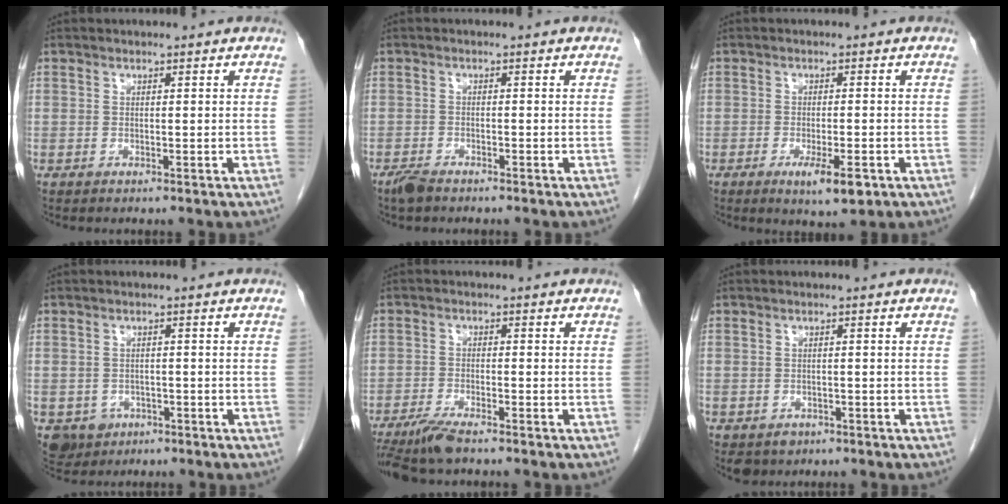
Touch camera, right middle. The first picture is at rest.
{"total": 2.3, "force": [-1.9, 0.7, 1.1], "torque": [-0.027, -0.004, -0.033]}
{"total": 5.1, "force": [-2.5, 1.1, 4.4], "torque": [-0.070, -0.008, -0.032]}
{"total": 4.4, "force": [-2.1, 3.7, 1.0], "torque": [-0.013, 0.003, -0.027]}
{"total": 5.2, "force": [-4.2, 0.4, 3.0], "torque": [-0.056, -0.014, -0.078]}
{"total": 2.9, "force": [-1.7, 2.2, 0.7], "torque": [-0.009, 0.000, -0.020]}